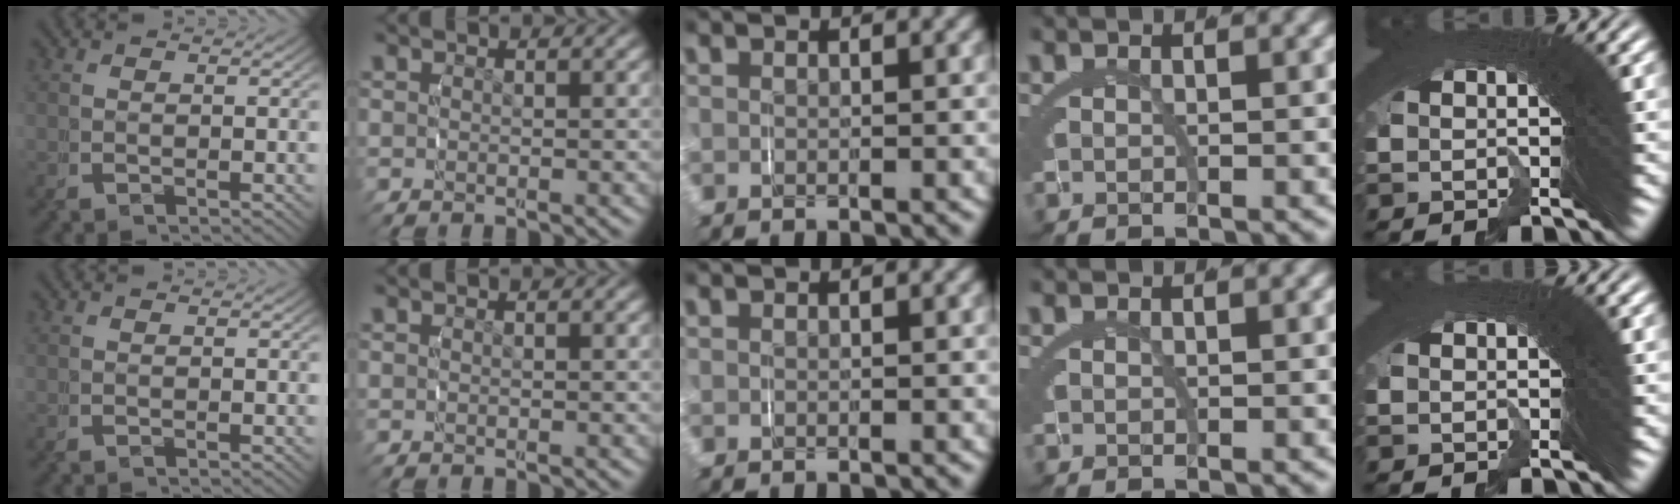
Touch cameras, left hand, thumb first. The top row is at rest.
{}